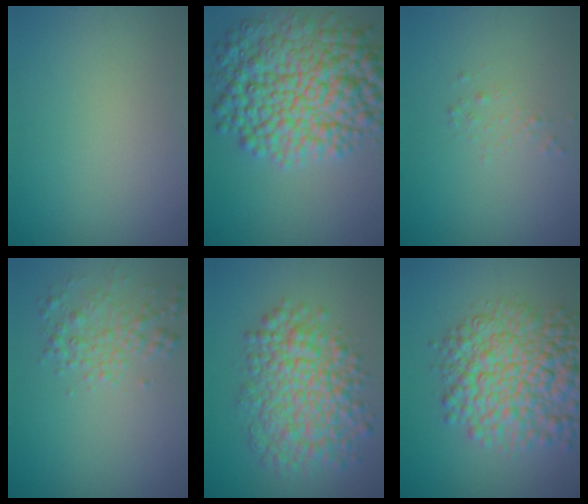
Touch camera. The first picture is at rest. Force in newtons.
{"total": 11.2, "press": 11.2, "slide": 0.1}
{"total": 0.8, "press": 0.8, "slide": 0.1}
{"total": 2.5, "press": 2.5, "slide": 0.1}
{"total": 7.4, "press": 7.4, "slide": 0.1}
{"total": 9.8, "press": 9.8, "slide": 0.2}